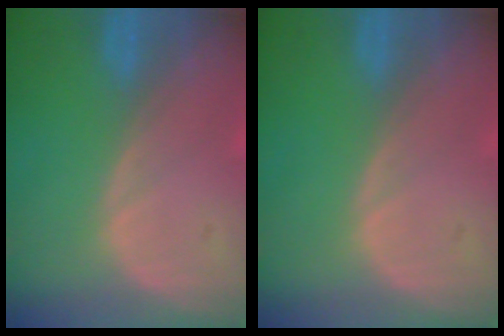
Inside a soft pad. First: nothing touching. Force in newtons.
{"total": 0.0}